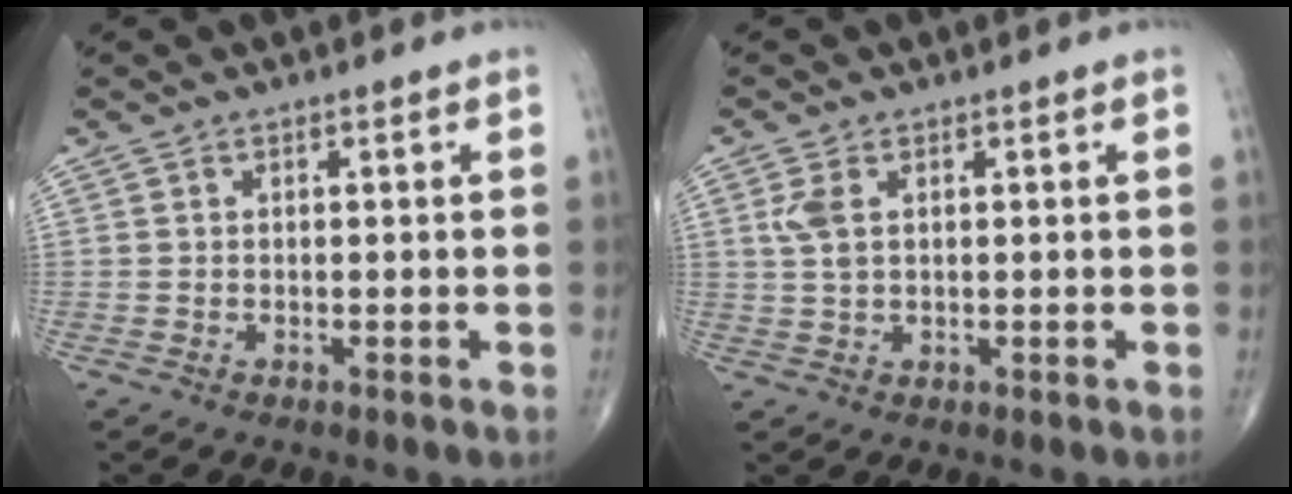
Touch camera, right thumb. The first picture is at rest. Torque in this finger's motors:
{"motor_torque": [0.19, 0.77, 0.47, 0.29, 0.06]}